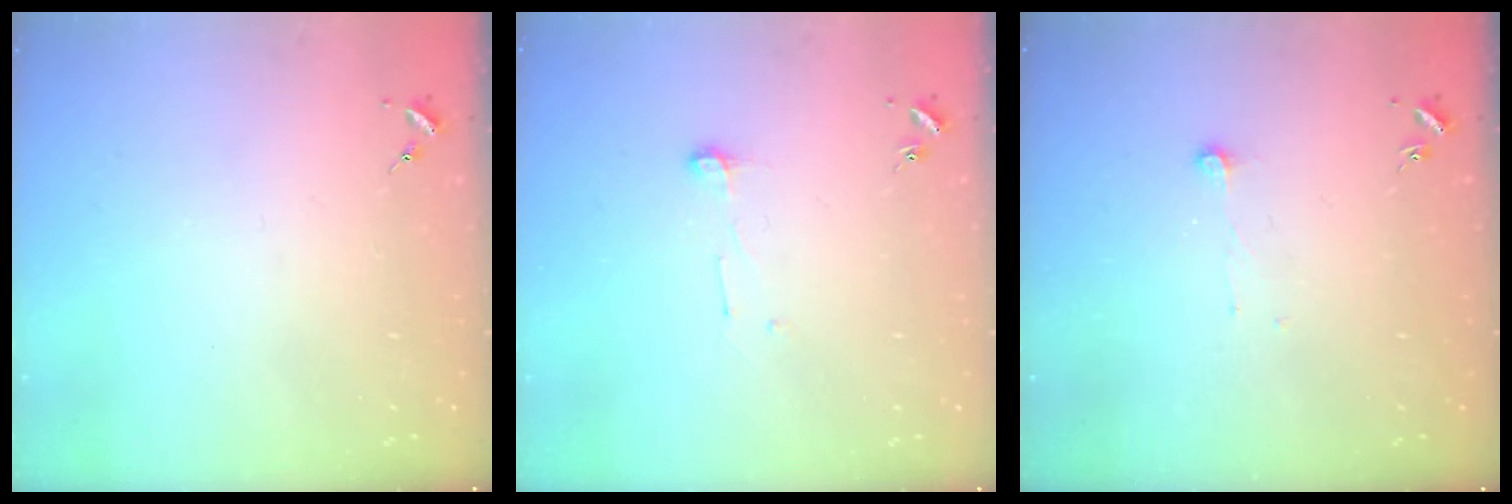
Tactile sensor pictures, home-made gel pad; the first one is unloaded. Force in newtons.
{"total": 4.8, "press": 4.8, "slide": 0.5}
{"total": 3.7, "press": 3.7, "slide": 0.4}